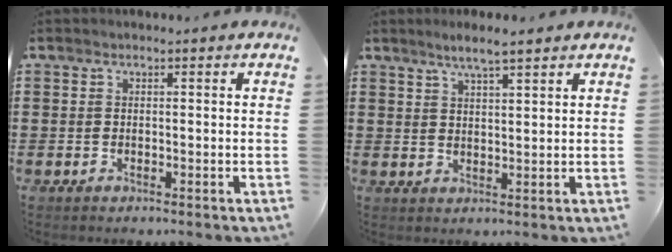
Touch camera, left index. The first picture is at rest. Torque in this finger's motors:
{"motor_torque": [2.14, 0.00, 0.43, 0.12]}